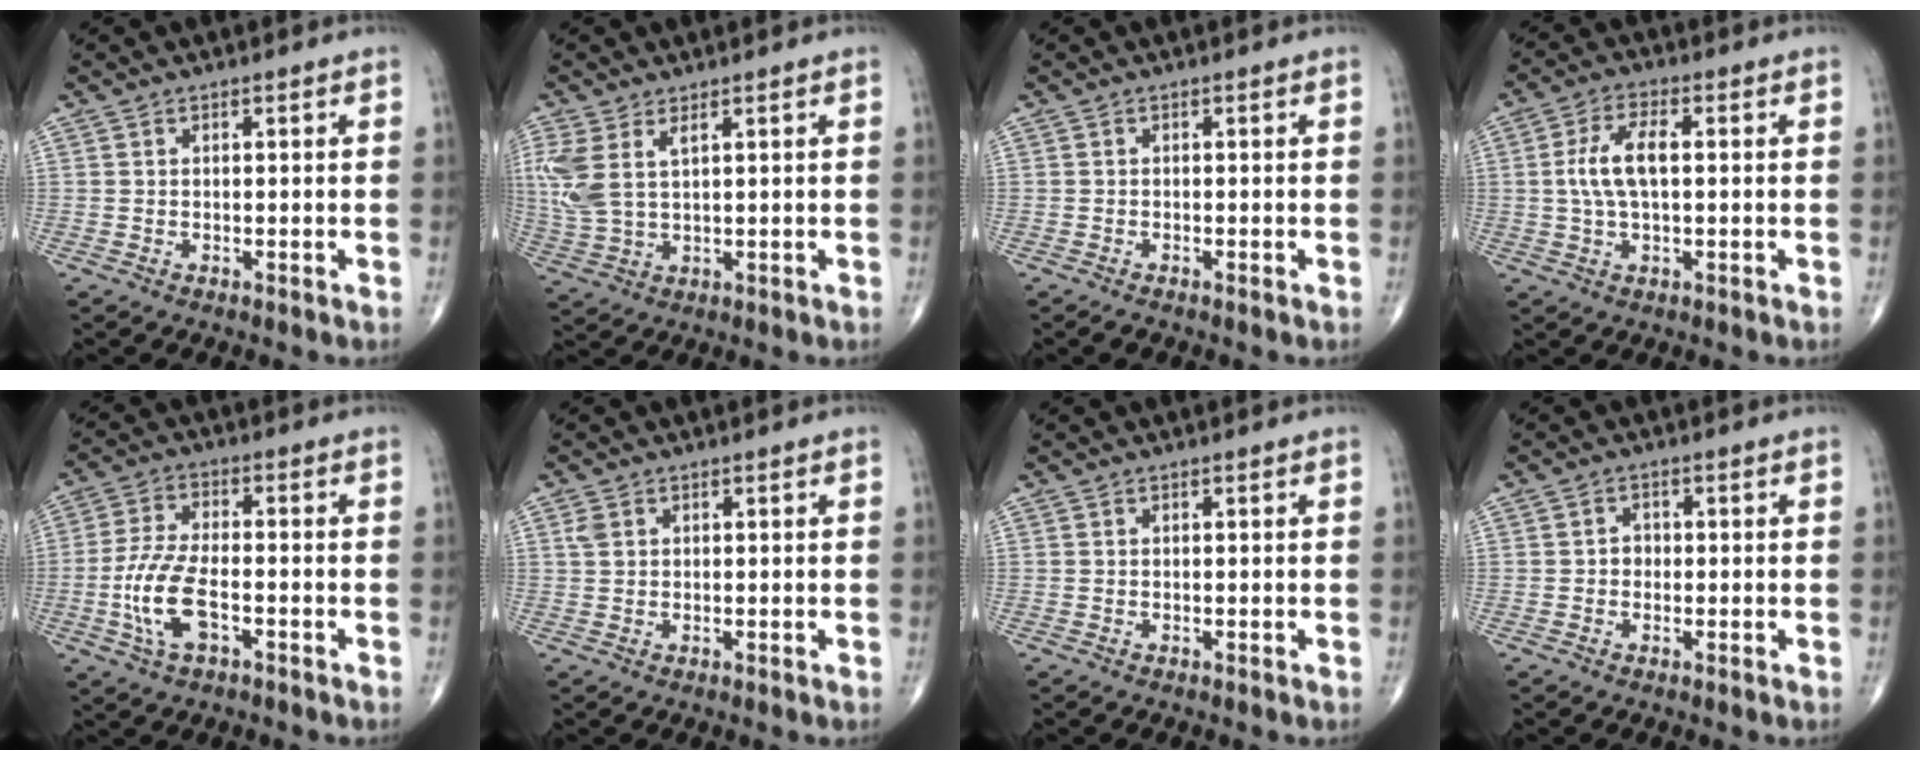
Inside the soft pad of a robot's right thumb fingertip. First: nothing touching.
{"total": 8.0, "force": [3.1, 3.6, 6.5], "torque": [-0.170, -0.002, 0.074]}
{"total": 0.7, "force": [-0.6, 0.1, 0.4], "torque": [-0.015, -0.002, -0.013]}
{"total": 7.6, "force": [0.6, 3.3, 6.8], "torque": [-0.141, 0.012, 0.006]}
{"total": 9.7, "force": [-2.9, 4.4, 8.2], "torque": [-0.178, 0.016, -0.057]}
{"total": 1.8, "force": [0.7, 1.3, 1.1], "torque": [-0.023, 0.004, 0.019]}
{"total": 0.0}
{"total": 1.7, "force": [-0.3, 1.5, 0.8], "torque": [0.002, 0.006, -0.009]}